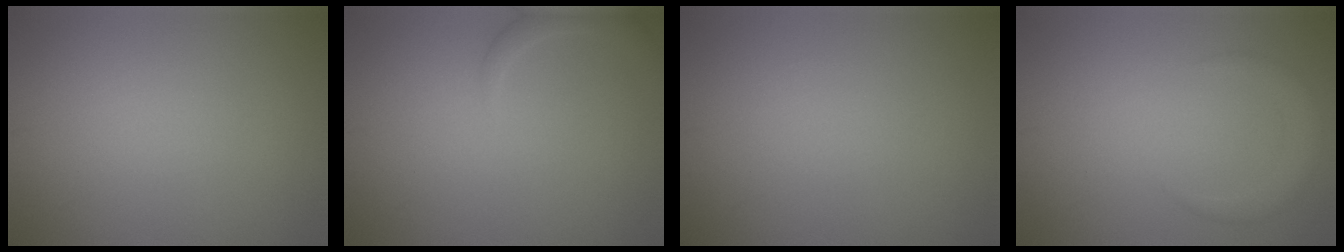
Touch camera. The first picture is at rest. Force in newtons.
{"total": 1.5, "press": 1.5, "slide": 0.1}
{"total": 0.0}
{"total": 2.1, "press": 2.1, "slide": 0.2}